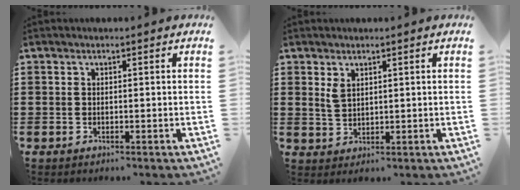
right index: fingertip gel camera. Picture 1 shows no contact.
{"total": 2.4, "force": [1.4, 1.2, 1.6], "torque": [-0.035, 0.004, 0.025]}